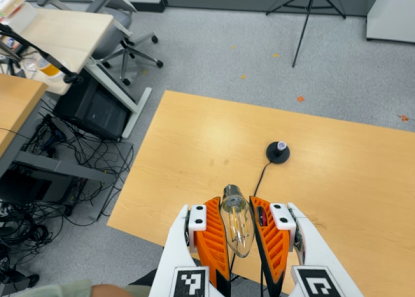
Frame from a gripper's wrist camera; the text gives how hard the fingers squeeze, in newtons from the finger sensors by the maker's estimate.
{"total": 21.6, "left": 23.8, "right": 19.5}